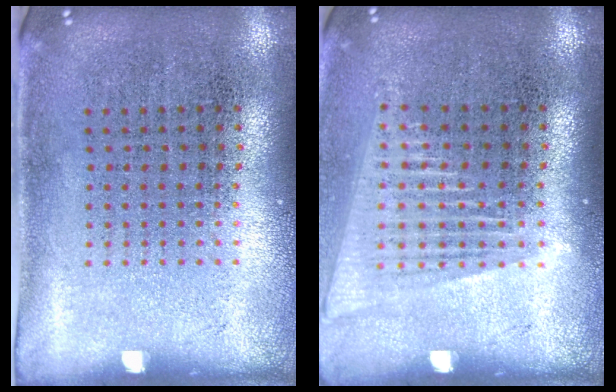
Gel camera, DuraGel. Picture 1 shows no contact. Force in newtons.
{"total": 1.5, "press": 1.3, "slide": 0.6}